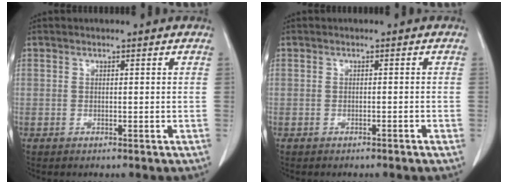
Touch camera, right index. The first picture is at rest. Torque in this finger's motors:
{"motor_torque": [-0.15, 0.10, 0.03, -0.01]}